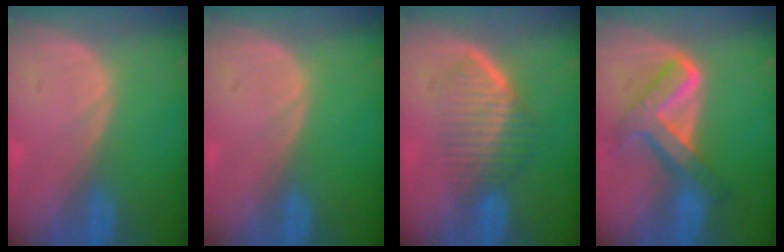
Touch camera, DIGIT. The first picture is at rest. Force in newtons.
{"total": 0.0}
{"total": 6.9, "press": 6.0, "slide": 3.4}
{"total": 7.7, "press": 7.7, "slide": 0.5}